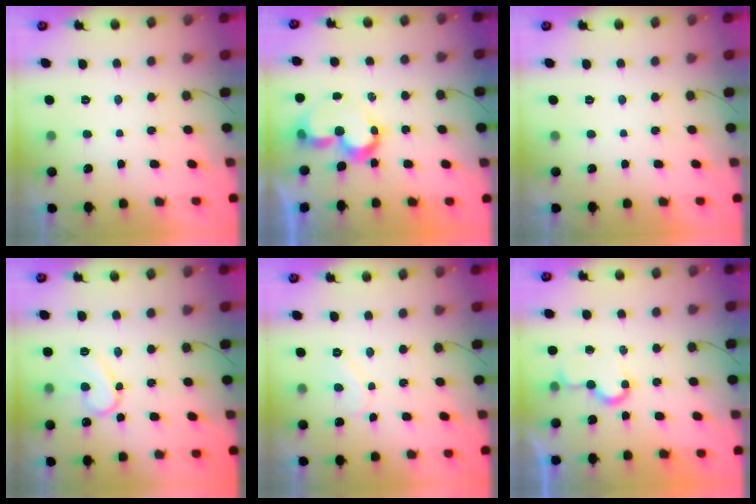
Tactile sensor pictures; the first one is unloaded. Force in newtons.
{"total": 8.5, "press": 7.7, "slide": 3.6}
{"total": 1.7, "press": 1.6, "slide": 0.0}
{"total": 11.1, "press": 11.0, "slide": 1.0}
{"total": 7.1, "press": 7.1, "slide": 0.5}
{"total": 5.8, "press": 5.8, "slide": 0.6}